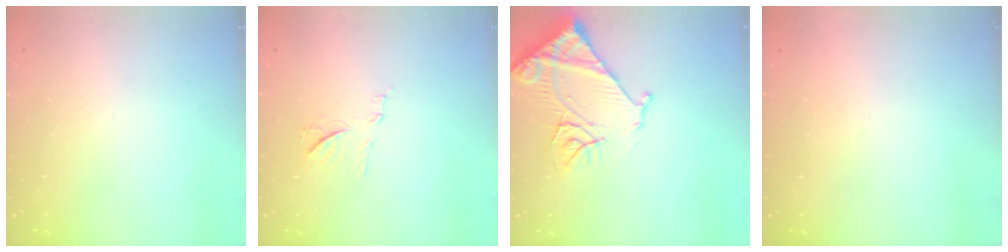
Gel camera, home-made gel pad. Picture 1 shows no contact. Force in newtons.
{"total": 7.6, "press": 7.6, "slide": 0.6}
{"total": 14.4, "press": 14.3, "slide": 1.7}
{"total": 1.5, "press": 1.5, "slide": 0.1}